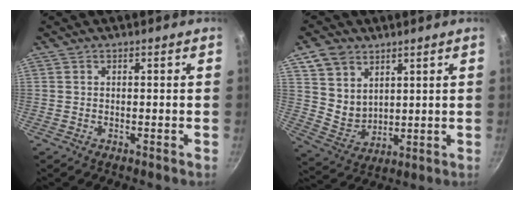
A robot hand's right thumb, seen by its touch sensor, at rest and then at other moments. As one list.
[{"total": 9.2, "force": [4.8, 6.8, 3.9], "torque": [-0.046, -0.021, 0.104]}]